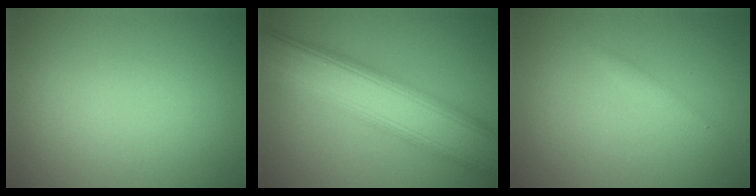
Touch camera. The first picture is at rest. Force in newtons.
{"total": 9.6, "press": 9.6, "slide": 0.4}
{"total": 0.9, "press": 0.9, "slide": 0.1}